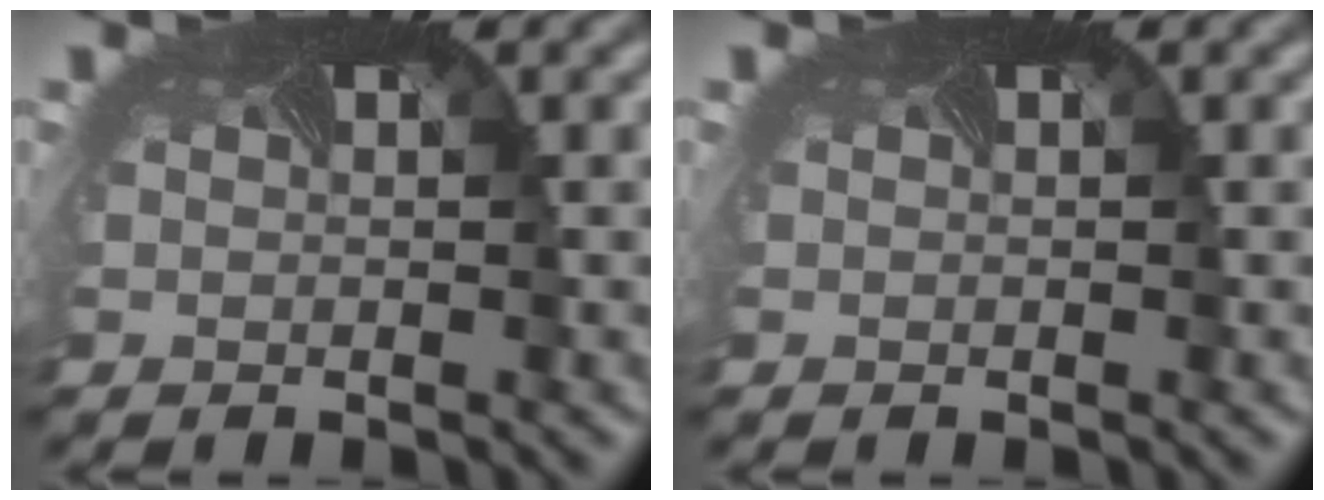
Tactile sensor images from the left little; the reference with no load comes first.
{"total": 0.0}